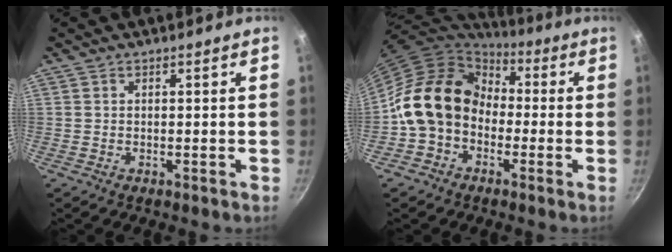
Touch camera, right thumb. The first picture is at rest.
{"total": 15.3, "force": [-1.6, 12.4, 8.8], "torque": [-0.118, 0.048, -0.048]}